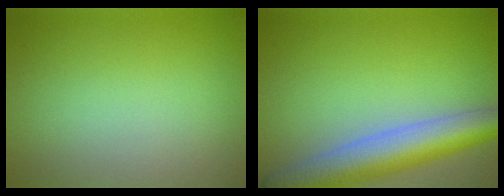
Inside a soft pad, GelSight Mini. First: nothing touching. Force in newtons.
{"total": 7.6, "press": 7.6, "slide": 0.6}